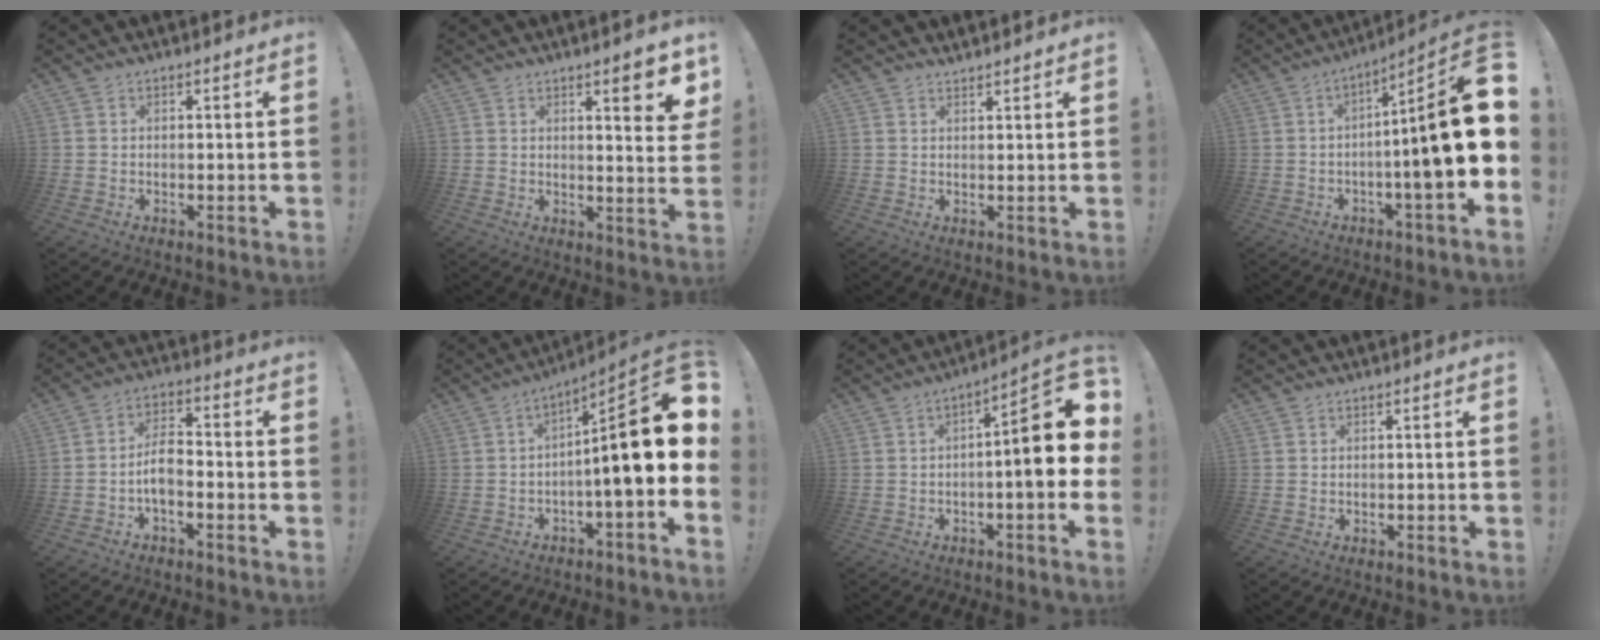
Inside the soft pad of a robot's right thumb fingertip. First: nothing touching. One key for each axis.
{"total": 7.4, "fx": 3.9, "fy": 0.9, "fz": 6.2, "tx": -0.067, "ty": -0.030, "tz": 0.053}
{"total": 1.6, "fx": 1.6, "fy": 0.0, "fz": 0.0, "tx": 0.013, "ty": -0.016, "tz": 0.027}
{"total": 17.9, "fx": -1.1, "fy": 0.6, "fz": 17.8, "tx": -0.271, "ty": -0.013, "tz": -0.026}
{"total": 6.9, "fx": -2.6, "fy": 3.4, "fz": 5.5, "tx": -0.106, "ty": 0.007, "tz": -0.046}
{"total": 18.1, "fx": 1.2, "fy": 2.2, "fz": 18.0, "tx": -0.281, "ty": -0.013, "tz": 0.010}
{"total": 14.9, "fx": 0.5, "fy": 2.9, "fz": 14.6, "tx": -0.201, "ty": -0.006, "tz": 0.005}
{"total": 0.6, "fx": -0.6, "fy": 0.0, "fz": 0.1, "tx": -0.002, "ty": 0.000, "tz": -0.010}